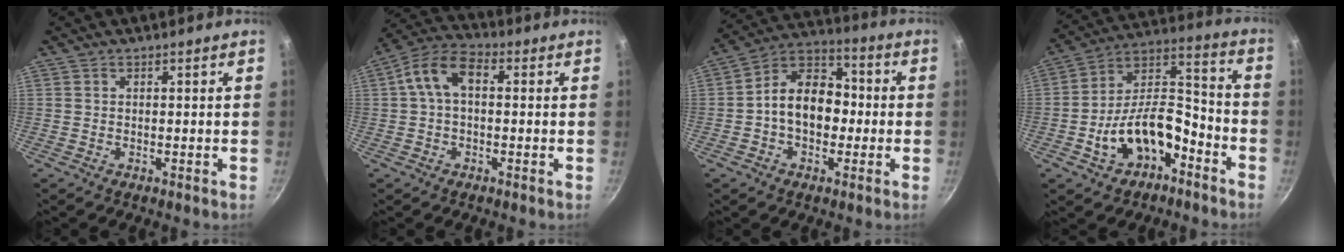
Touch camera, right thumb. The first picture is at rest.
{"total": 8.6, "force": [1.0, 5.3, 6.7], "torque": [-0.126, 0.032, 0.005]}
{"total": 12.7, "force": [-1.2, 9.2, 8.7], "torque": [-0.094, 0.044, -0.040]}
{"total": 16.4, "force": [-7.2, 9.3, 11.4], "torque": [-0.163, 0.080, -0.122]}